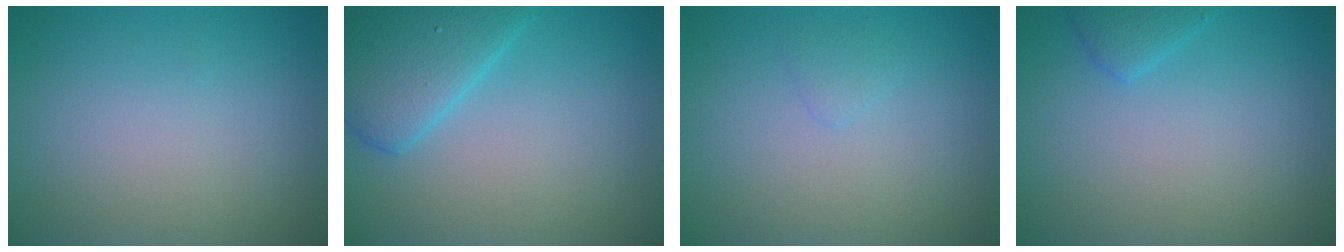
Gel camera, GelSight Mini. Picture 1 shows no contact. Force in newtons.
{"total": 5.2, "press": 5.2, "slide": 0.3}
{"total": 0.8, "press": 0.8, "slide": 0.0}
{"total": 1.5, "press": 1.5, "slide": 0.1}